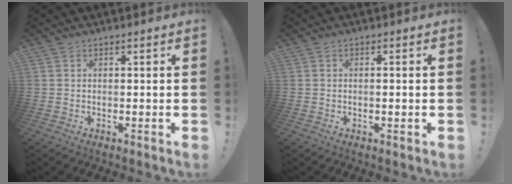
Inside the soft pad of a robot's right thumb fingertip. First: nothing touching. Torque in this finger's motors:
{"motor_torque": [-0.23, 0.18, -0.02, -0.02, 0.00]}